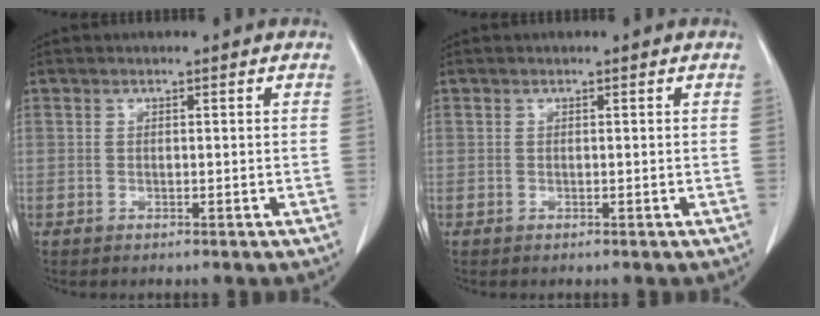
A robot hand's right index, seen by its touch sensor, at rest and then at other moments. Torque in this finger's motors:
{"motor_torque": [0.10, -0.05, 0.02, 0.01]}